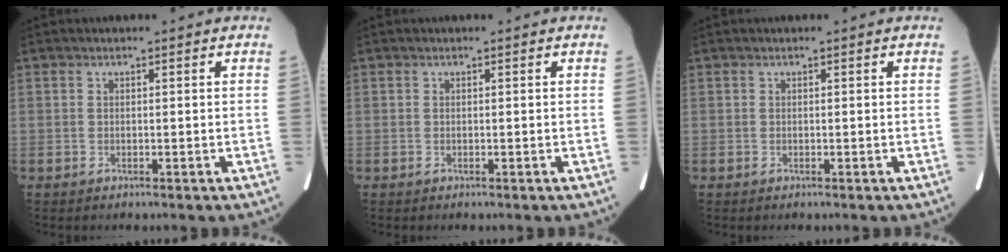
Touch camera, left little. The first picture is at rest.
{"total": 0.0}
{"total": 0.0}